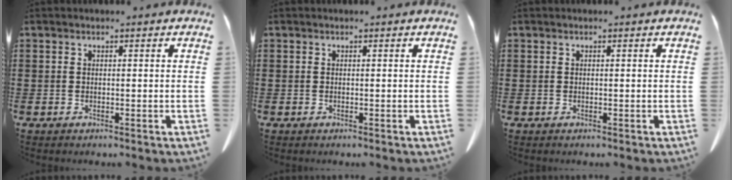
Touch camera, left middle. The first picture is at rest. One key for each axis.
{"total": 0.0}
{"total": 0.0}